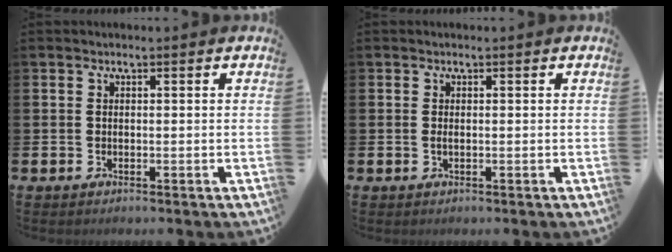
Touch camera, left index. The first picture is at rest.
{"total": 0.5, "force": [0.0, 0.2, 0.5], "torque": [-0.005, -0.002, -0.002]}